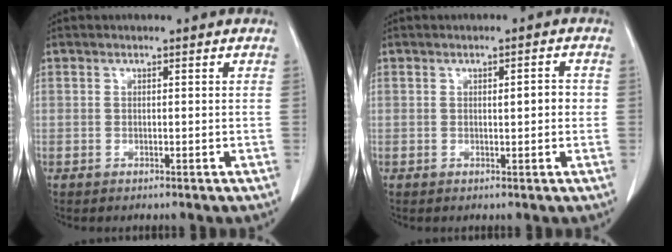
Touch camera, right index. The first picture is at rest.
{"total": 2.4, "force": [0.1, 0.6, 2.3], "torque": [-0.034, 0.003, 0.001]}